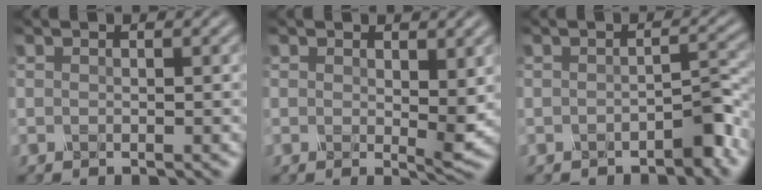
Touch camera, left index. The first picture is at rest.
{"total": 2.8, "force": [0.1, 0.7, 2.8], "torque": [-0.056, -0.005, 0.008]}
{"total": 2.2, "force": [-1.9, 0.1, 1.2], "torque": [-0.025, 0.007, -0.027]}